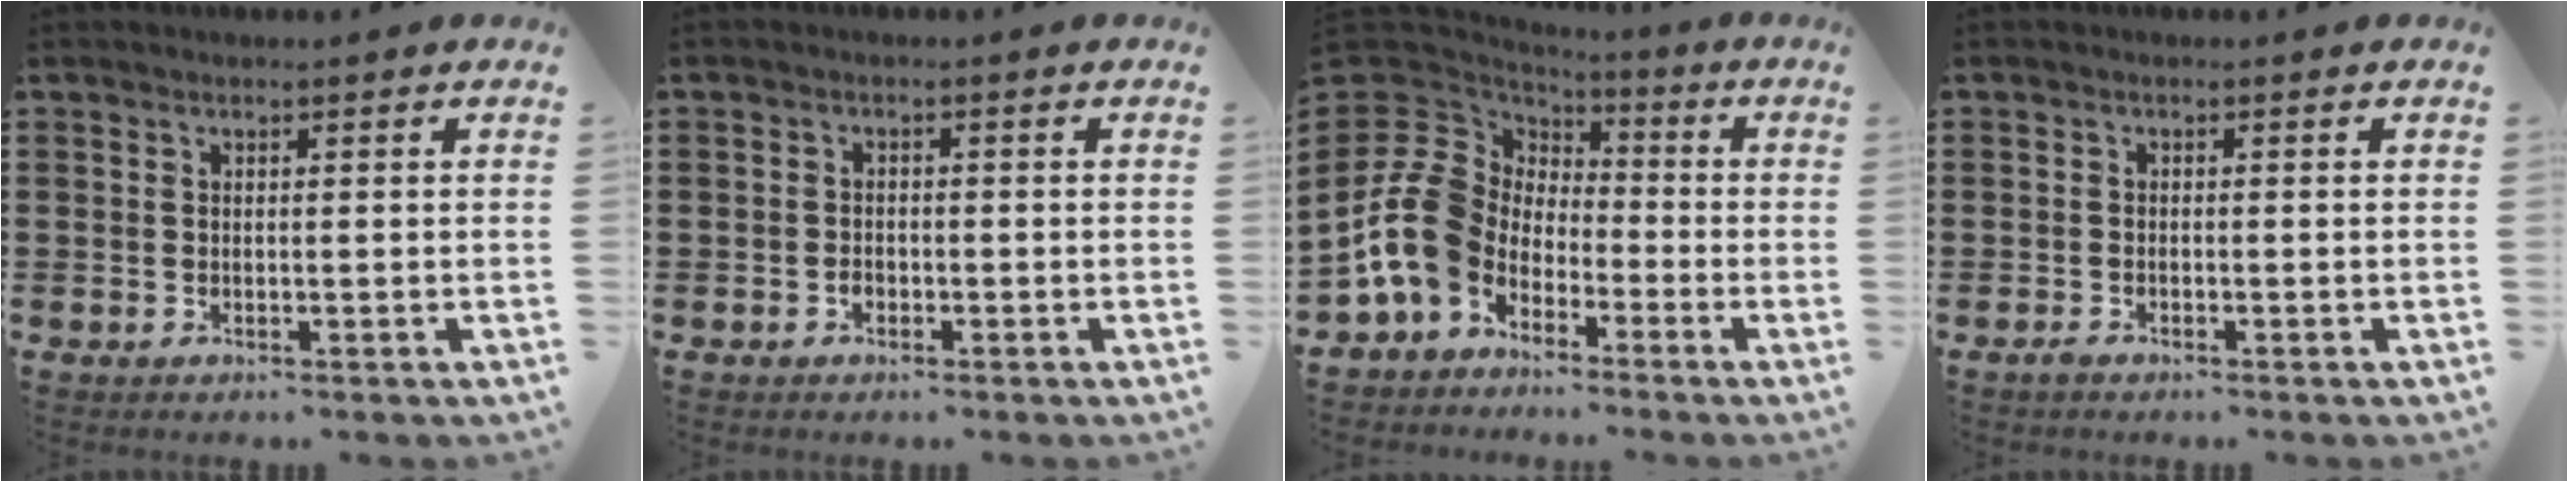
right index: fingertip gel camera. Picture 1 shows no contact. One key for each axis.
{"total": 1.0, "fx": -0.7, "fy": 0.6, "fz": 0.4, "tx": -0.012, "ty": -0.005, "tz": -0.012}
{"total": 10.4, "fx": -3.0, "fy": 8.4, "fz": 5.4, "tx": -0.174, "ty": 0.003, "tz": -0.064}
{"total": 0.5, "fx": -0.5, "fy": 0.1, "fz": 0.1, "tx": -0.003, "ty": -0.004, "tz": -0.009}